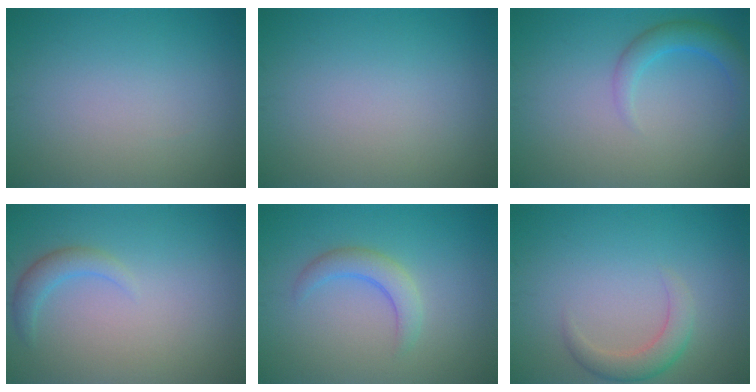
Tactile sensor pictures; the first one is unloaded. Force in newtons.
{"total": 0.0}
{"total": 2.7, "press": 2.7, "slide": 0.2}
{"total": 1.9, "press": 1.9, "slide": 0.2}
{"total": 2.6, "press": 2.6, "slide": 0.2}
{"total": 2.6, "press": 2.6, "slide": 0.1}